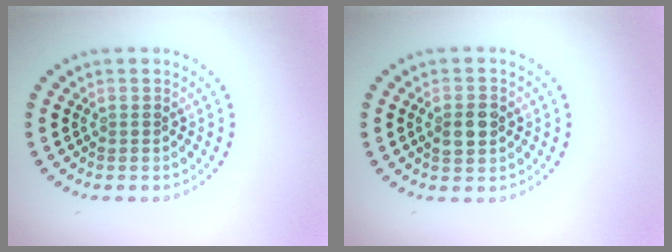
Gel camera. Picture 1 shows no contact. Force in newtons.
{"total": 2.9, "press": 2.9, "slide": 0.1}